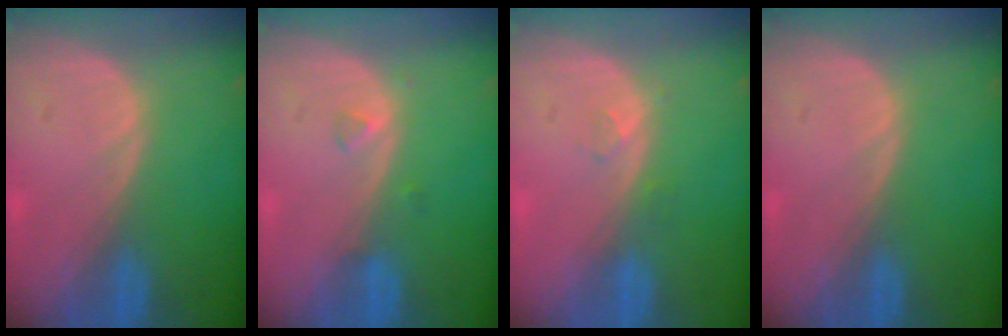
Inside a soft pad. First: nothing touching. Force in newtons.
{"total": 1.2, "press": 1.2, "slide": 0.1}
{"total": 1.4, "press": 1.3, "slide": 0.6}
{"total": 0.0}